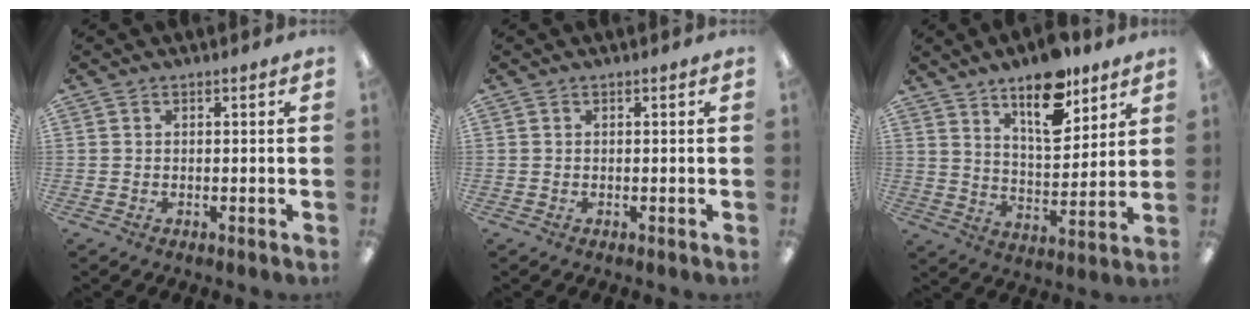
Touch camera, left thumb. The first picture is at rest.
{"total": 0.0}
{"total": 14.4, "force": [10.0, 5.9, 8.5], "torque": [-0.124, -0.057, 0.172]}